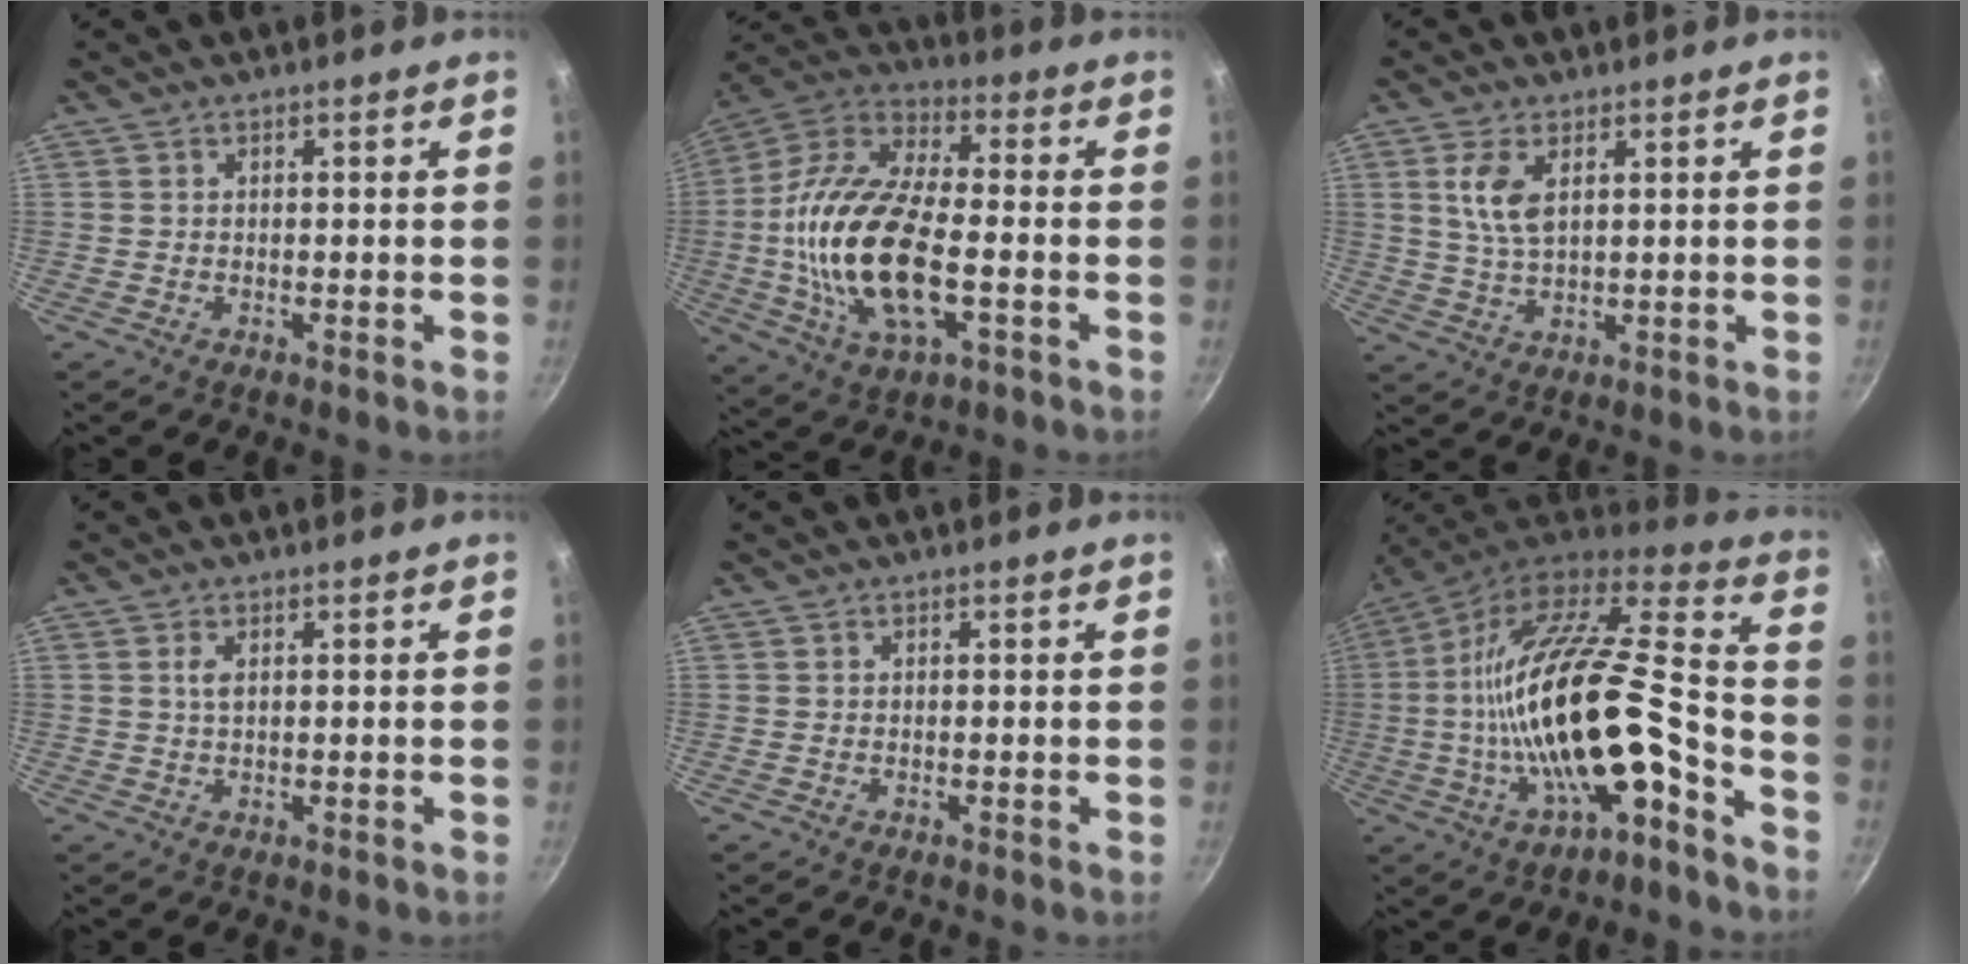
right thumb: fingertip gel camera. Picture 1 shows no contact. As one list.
[{"total": 22.0, "force": [-3.3, 10.1, 19.3], "torque": [-0.375, 0.022, -0.076]}, {"total": 6.4, "force": [2.2, 3.1, 5.2], "torque": [-0.101, -0.010, 0.045]}, {"total": 1.7, "force": [0.6, 0.8, 1.4], "torque": [-0.028, -0.001, 0.011]}, {"total": 0.0}, {"total": 24.9, "force": [-7.8, 8.8, 21.9], "torque": [-0.362, 0.042, -0.136]}]